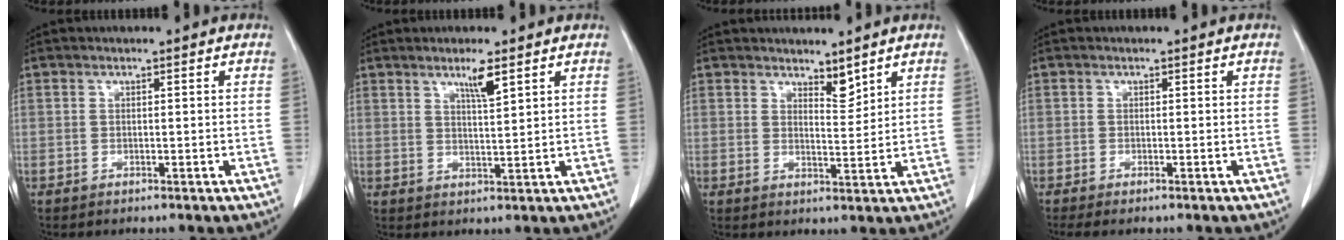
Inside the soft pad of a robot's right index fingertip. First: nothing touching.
{"total": 3.7, "force": [2.3, 0.1, 2.8], "torque": [-0.052, -0.006, 0.043]}
{"total": 3.0, "force": [2.6, 0.8, 1.3], "torque": [-0.021, -0.010, 0.049]}
{"total": 1.7, "force": [-1.4, 0.2, 1.0], "torque": [-0.014, -0.004, -0.020]}